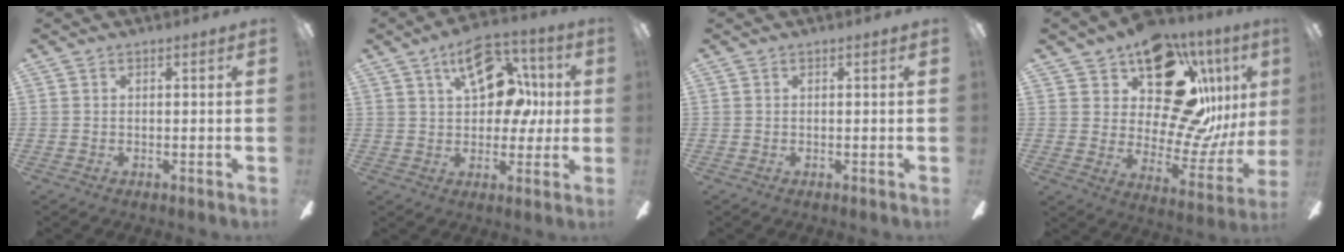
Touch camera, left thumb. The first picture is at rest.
{"total": 16.0, "force": [6.2, 9.7, 11.1], "torque": [-0.152, -0.006, 0.106]}
{"total": 0.0}
{"total": 22.2, "force": [12.7, 11.2, 14.4], "torque": [-0.194, -0.085, 0.226]}